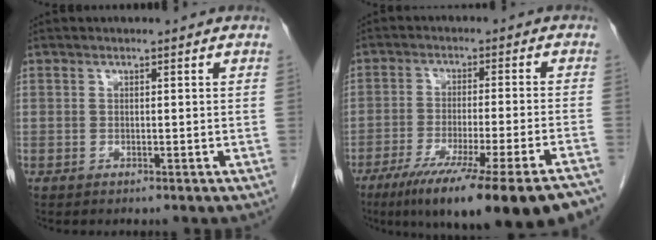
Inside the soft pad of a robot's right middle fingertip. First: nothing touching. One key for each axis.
{"total": 21.9, "fx": -16.6, "fy": -0.1, "fz": 14.3, "tx": -0.152, "ty": -0.049, "tz": -0.245}